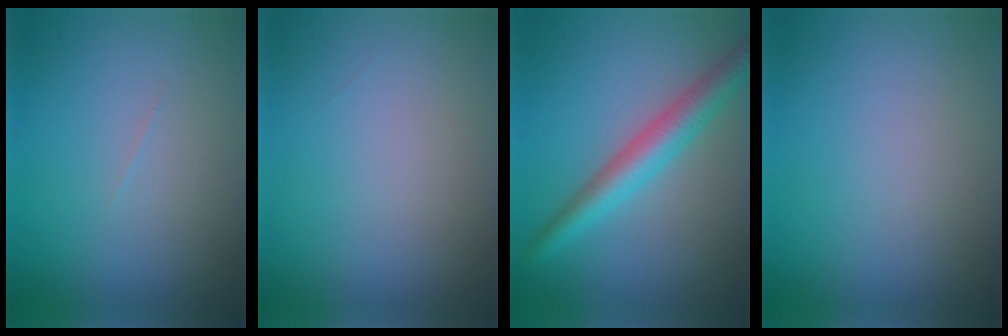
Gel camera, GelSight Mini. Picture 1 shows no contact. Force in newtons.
{"total": 0.0}
{"total": 4.2, "press": 4.2, "slide": 0.1}
{"total": 0.0}